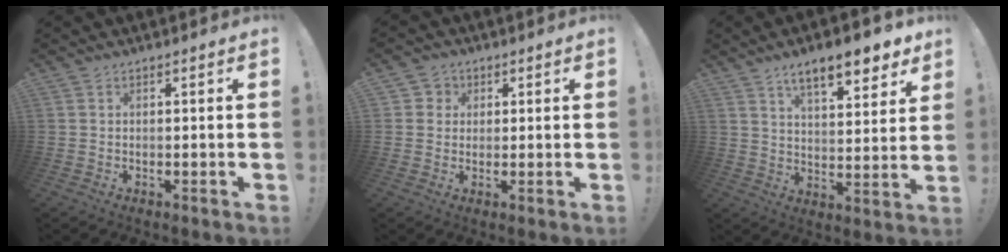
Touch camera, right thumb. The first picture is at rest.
{"total": 3.9, "force": [0.8, 3.7, 0.7], "torque": [-0.013, 0.002, 0.014]}
{"total": 11.7, "force": [8.0, 3.4, 7.8], "torque": [-0.120, -0.046, 0.134]}